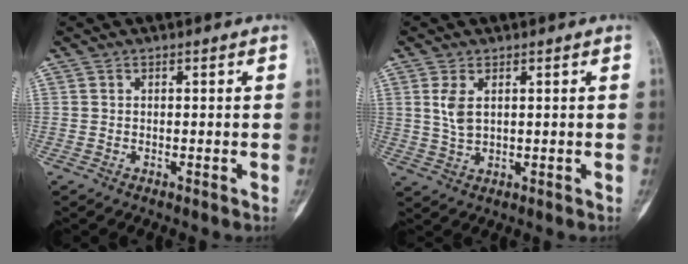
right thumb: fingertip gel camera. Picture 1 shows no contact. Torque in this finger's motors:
{"motor_torque": [-0.05, 0.45, 0.34, 0.34, 0.02]}